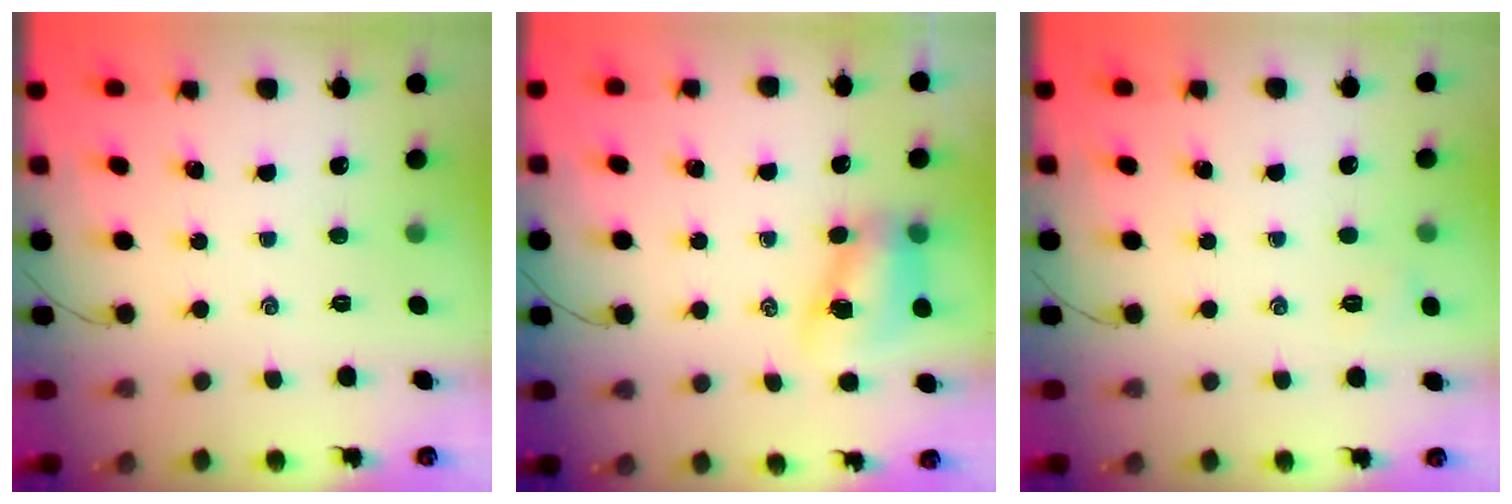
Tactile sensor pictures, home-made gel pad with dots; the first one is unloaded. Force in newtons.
{"total": 8.3, "press": 8.2, "slide": 1.1}
{"total": 5.1, "press": 5.0, "slide": 1.2}